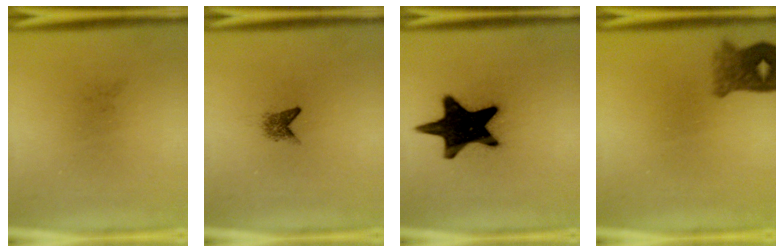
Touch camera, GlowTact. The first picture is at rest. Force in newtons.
{"total": 1.8}
{"total": 19.5}
{"total": 3.7}